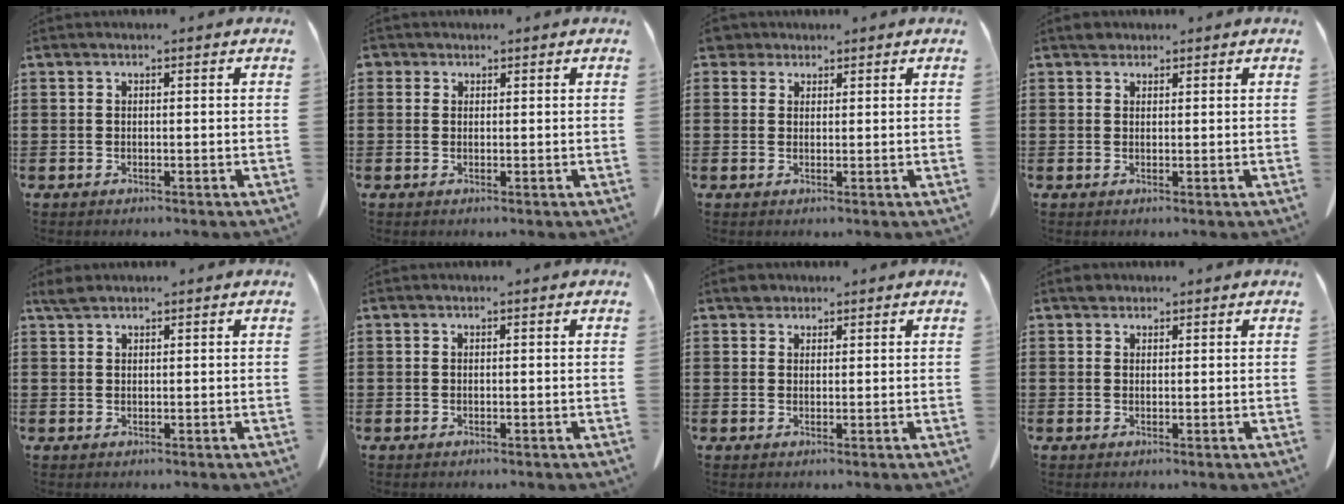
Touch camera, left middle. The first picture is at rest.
{"total": 1.1, "force": [0.7, 0.8, 0.2], "torque": [-0.008, 0.003, 0.015]}
{"total": 2.5, "force": [2.0, 1.5, 0.7], "torque": [-0.015, 0.005, 0.037]}
{"total": 1.5, "force": [1.3, 0.8, 0.2], "torque": [0.000, -0.002, 0.025]}
{"total": 1.7, "force": [1.3, 0.5, 0.9], "torque": [-0.022, 0.001, 0.026]}
{"total": 0.0}
{"total": 1.8, "force": [1.5, 0.9, 0.2], "torque": [-0.001, -0.001, 0.030]}
{"total": 1.3, "force": [1.0, 0.7, 0.2], "torque": [-0.007, 0.002, 0.022]}